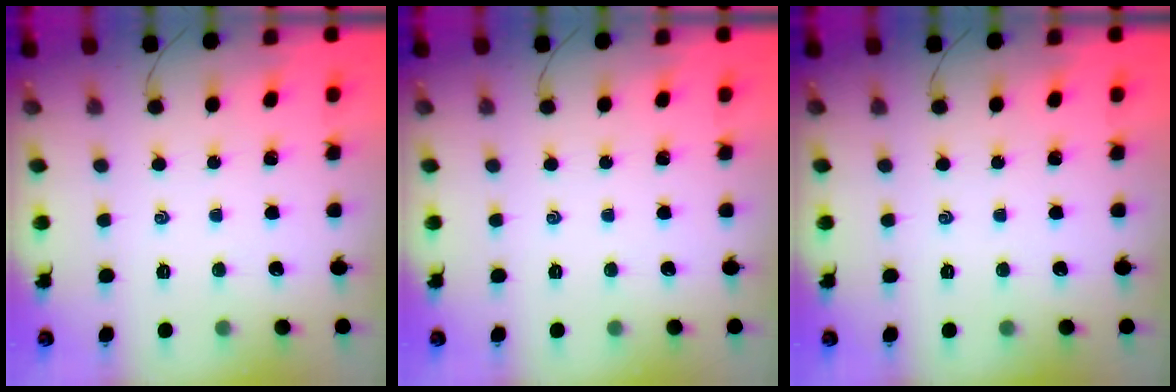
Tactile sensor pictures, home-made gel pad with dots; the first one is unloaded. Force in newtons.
{"total": 0.0}
{"total": 0.0}